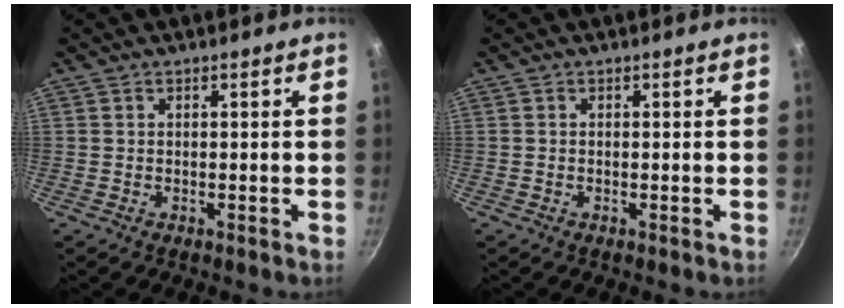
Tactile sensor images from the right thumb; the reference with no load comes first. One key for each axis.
{"total": 0.0}